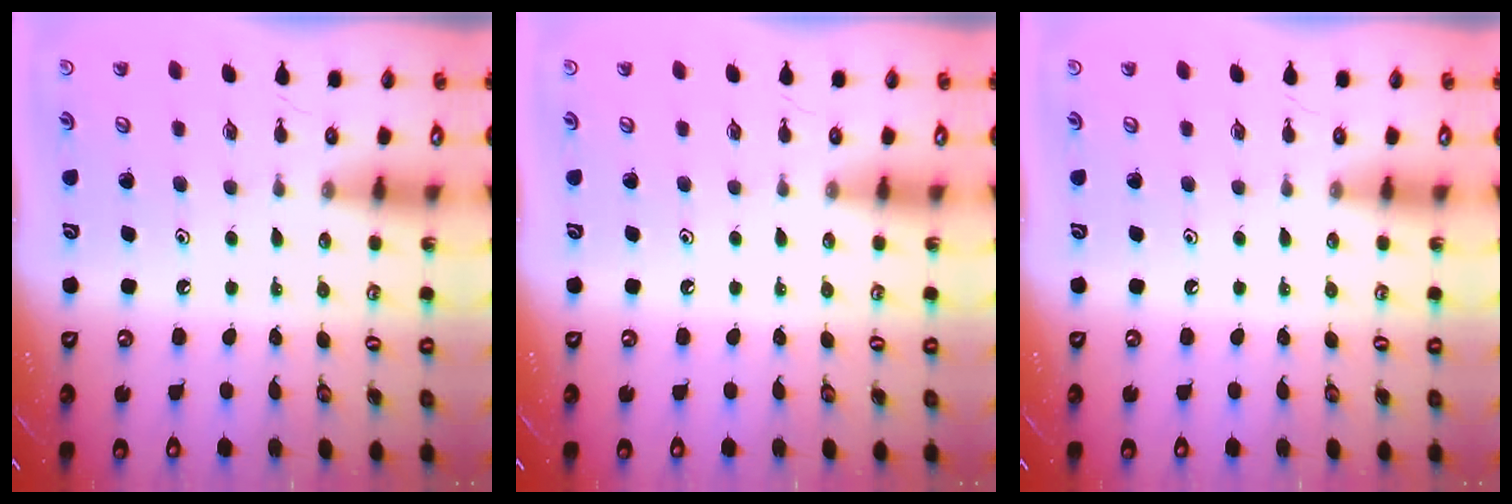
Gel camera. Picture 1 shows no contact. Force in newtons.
{"total": 0.0}
{"total": 0.0}